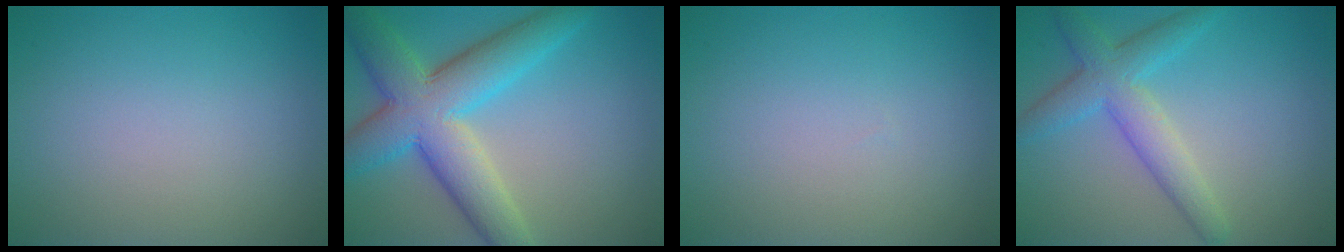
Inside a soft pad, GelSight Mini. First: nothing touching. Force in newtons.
{"total": 9.2, "press": 9.2, "slide": 0.4}
{"total": 0.0}
{"total": 4.5, "press": 4.5, "slide": 0.1}